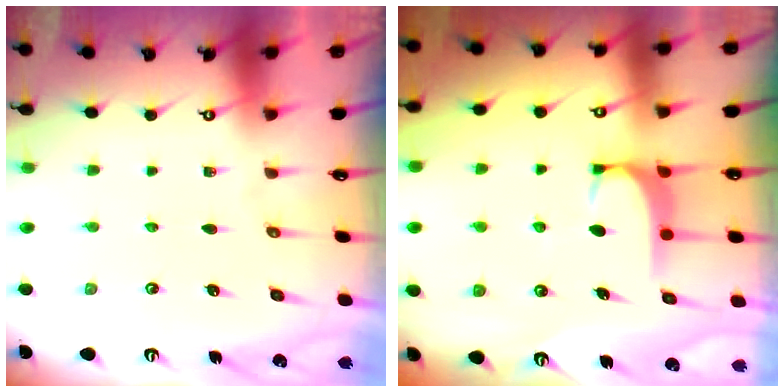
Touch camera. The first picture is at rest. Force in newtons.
{"total": 1.9, "press": 1.9, "slide": 0.5}